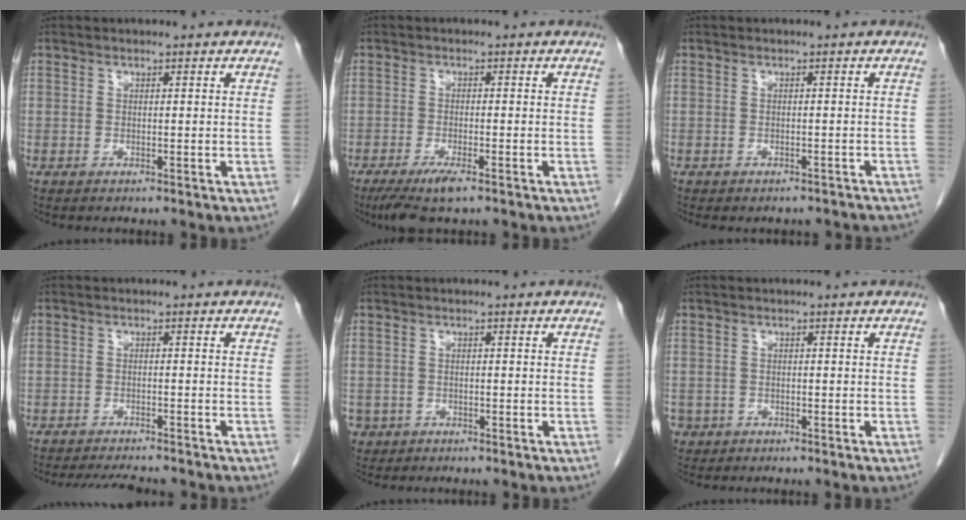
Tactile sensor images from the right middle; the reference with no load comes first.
{"total": 5.2, "force": [-3.4, 0.9, 3.8], "torque": [-0.072, -0.014, -0.058]}
{"total": 6.0, "force": [-5.4, 2.2, 1.7], "torque": [-0.019, 0.003, -0.055]}
{"total": 6.8, "force": [-6.3, 0.8, 2.4], "torque": [-0.035, -0.014, -0.090]}
{"total": 2.7, "force": [-1.4, 2.2, 0.2], "torque": [-0.005, 0.004, -0.023]}
{"total": 2.4, "force": [-1.3, 2.0, 0.2], "torque": [-0.005, 0.004, -0.022]}